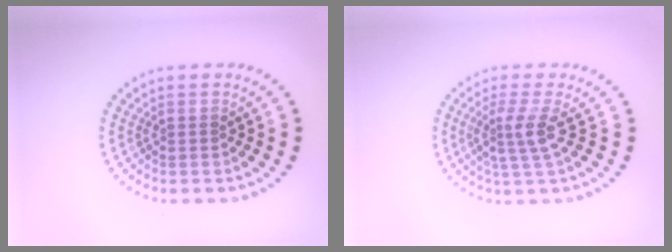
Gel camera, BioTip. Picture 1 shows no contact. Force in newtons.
{"total": 2.7, "press": 2.1, "slide": 1.7}